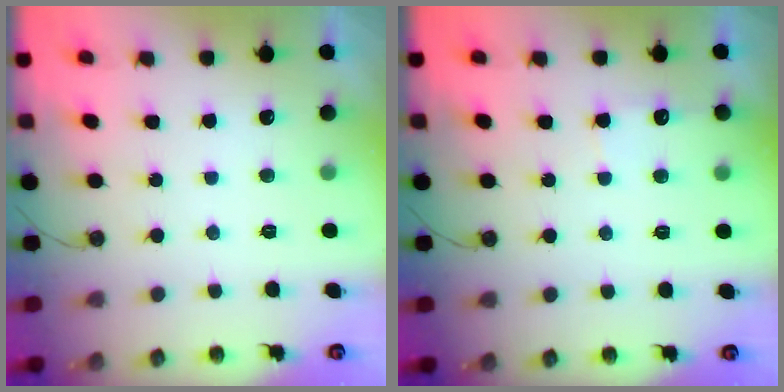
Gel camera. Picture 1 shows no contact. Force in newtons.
{"total": 6.1, "press": 6.0, "slide": 0.7}